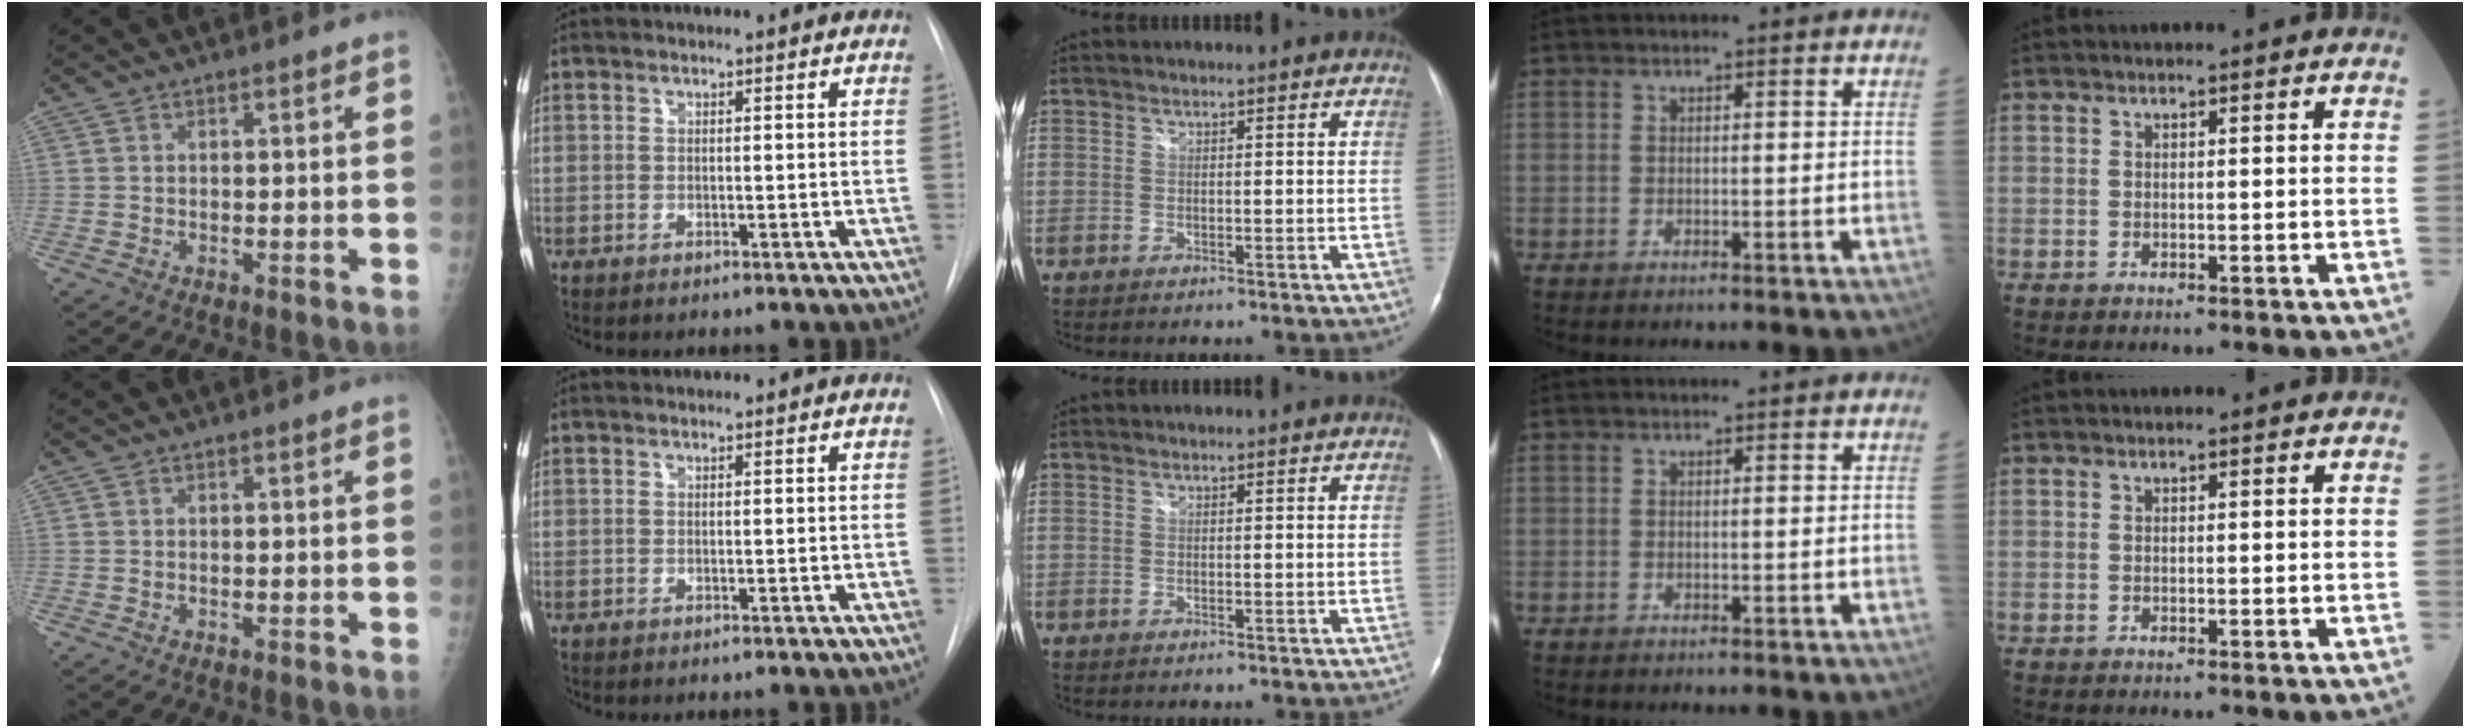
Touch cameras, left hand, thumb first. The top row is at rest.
{}